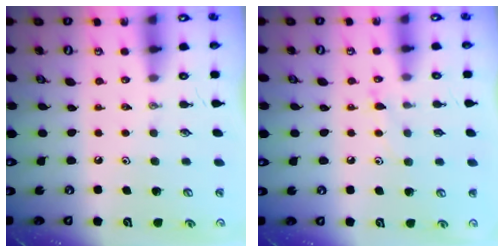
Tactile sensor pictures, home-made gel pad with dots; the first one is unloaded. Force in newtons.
{"total": 9.1, "press": 9.1, "slide": 0.6}